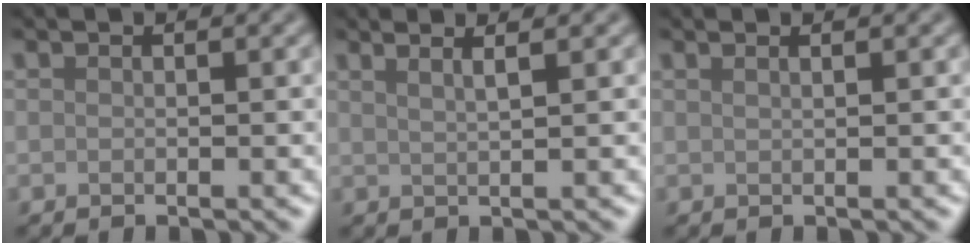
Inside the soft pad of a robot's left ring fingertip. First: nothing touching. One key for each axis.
{"total": 3.2, "fx": 1.9, "fy": 1.2, "fz": 2.2, "tx": -0.010, "ty": 0.013, "tz": -0.003}
{"total": 1.9, "fx": 1.1, "fy": 0.9, "fz": 1.3, "tx": 0.001, "ty": -0.003, "tz": -0.007}